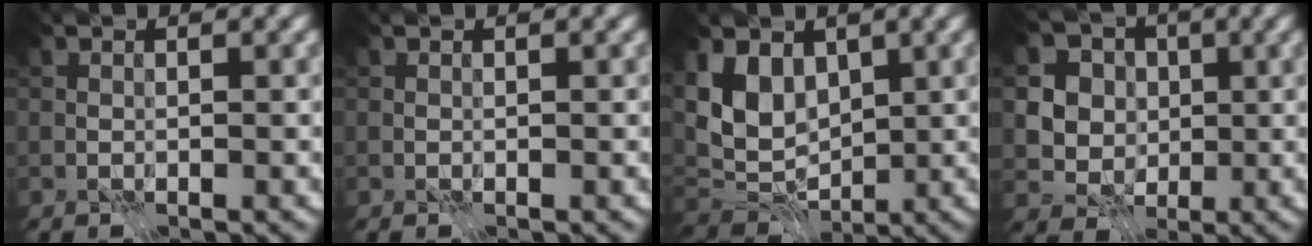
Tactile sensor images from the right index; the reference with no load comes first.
{"total": 0.0}
{"total": 5.8, "force": [1.6, 4.1, 3.8], "torque": [-0.080, -0.012, 0.023]}
{"total": 7.5, "force": [1.5, 6.5, 3.4], "torque": [-0.065, 0.016, 0.014]}